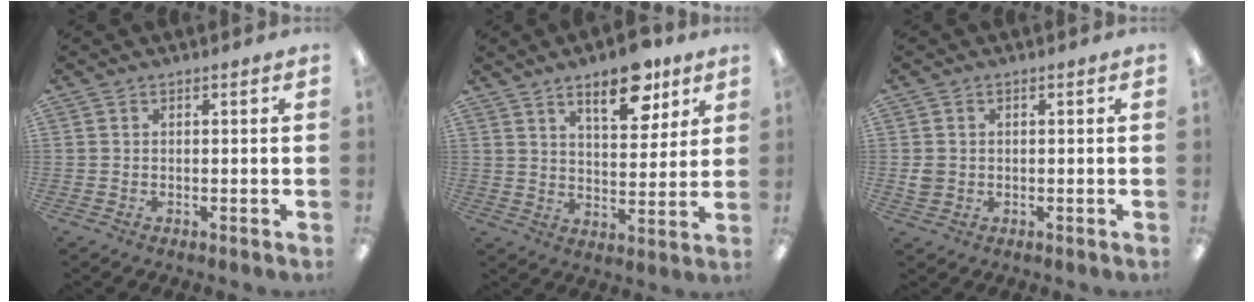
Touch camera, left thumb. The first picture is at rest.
{"total": 12.4, "force": [8.2, 5.1, 7.7], "torque": [-0.096, -0.039, 0.136]}
{"total": 2.4, "force": [0.2, 2.3, 0.9], "torque": [-0.008, 0.000, 0.003]}